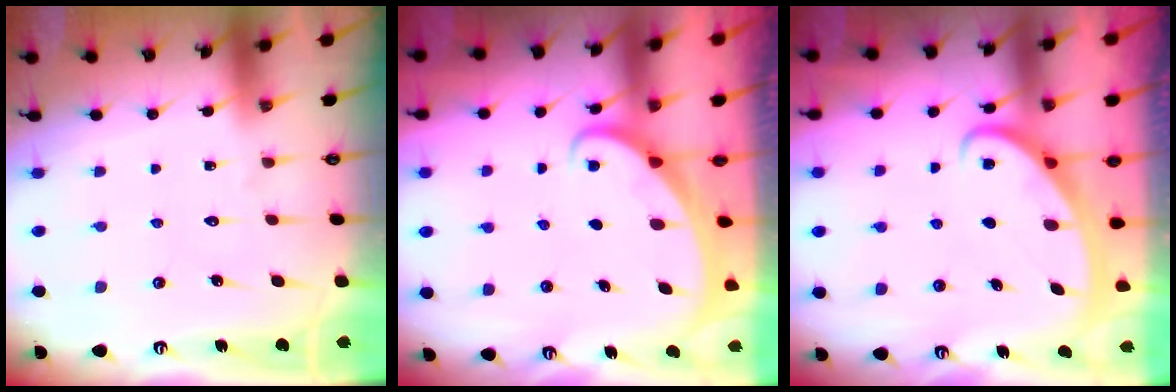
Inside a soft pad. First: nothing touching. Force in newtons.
{"total": 1.8, "press": 1.8, "slide": 0.1}
{"total": 2.5, "press": 2.5, "slide": 0.4}